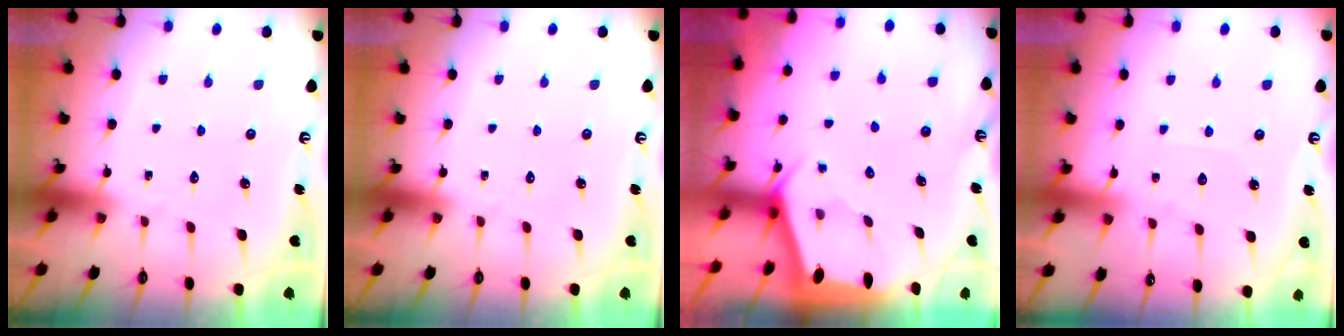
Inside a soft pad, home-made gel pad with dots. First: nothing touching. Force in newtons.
{"total": 0.0}
{"total": 1.9, "press": 1.9, "slide": 0.2}
{"total": 3.1, "press": 3.1, "slide": 0.5}